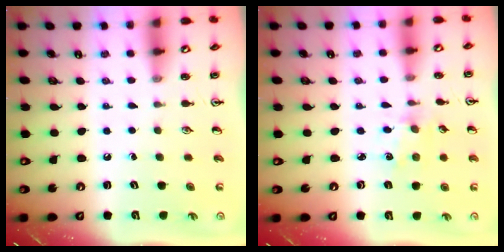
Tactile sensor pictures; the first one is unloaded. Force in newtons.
{"total": 1.6, "press": 1.5, "slide": 0.3}